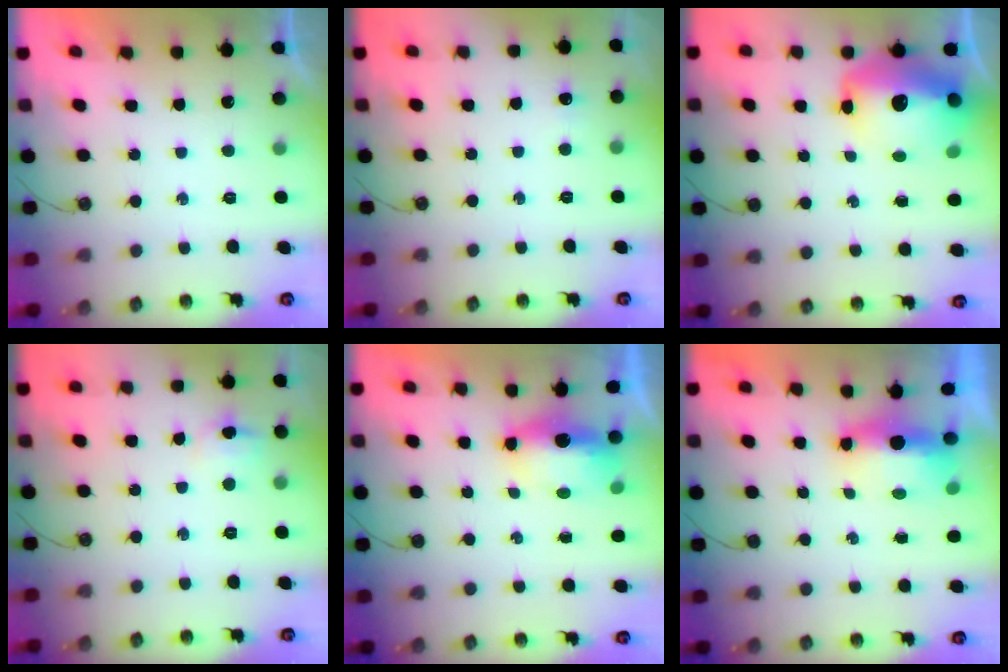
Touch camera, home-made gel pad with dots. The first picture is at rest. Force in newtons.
{"total": 3.6, "press": 3.6, "slide": 0.5}
{"total": 19.6, "press": 19.4, "slide": 2.2}
{"total": 3.9, "press": 3.7, "slide": 1.1}
{"total": 11.4, "press": 8.3, "slide": 7.7}
{"total": 6.6, "press": 6.3, "slide": 1.9}